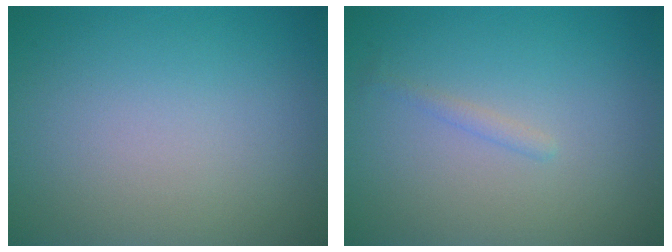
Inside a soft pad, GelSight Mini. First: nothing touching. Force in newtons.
{"total": 0.7, "press": 0.7, "slide": 0.1}